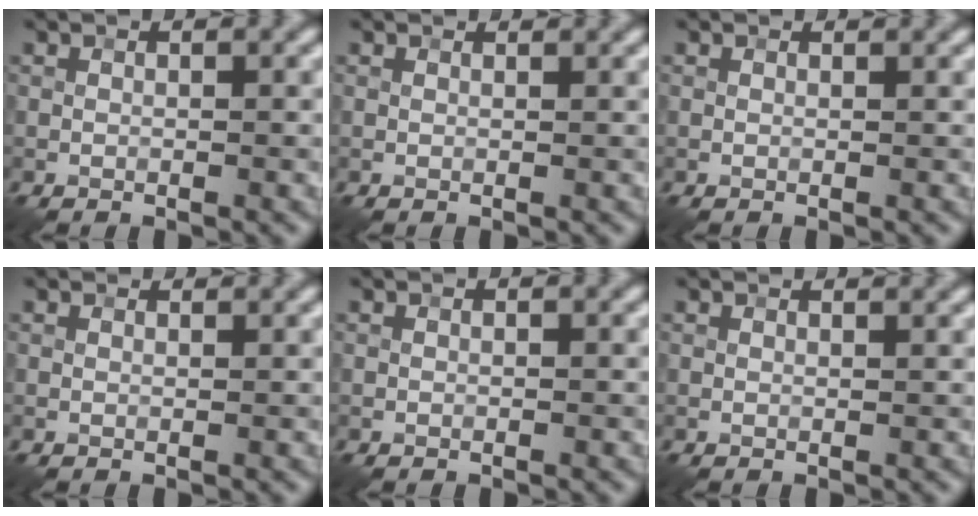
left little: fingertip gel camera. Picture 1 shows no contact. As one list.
[{"total": 1.0, "force": [1.0, 0.2, 0.2], "torque": [-0.009, -0.004, 0.008]}, {"total": 0.6, "force": [0.6, 0.1, 0.1], "torque": [-0.003, -0.002, 0.004]}, {"total": 1.5, "force": [1.4, 0.3, 0.4], "torque": [-0.015, -0.002, 0.012]}, {"total": 0.0}, {"total": 1.5, "force": [1.4, 0.2, 0.5], "torque": [-0.016, -0.001, 0.011]}]